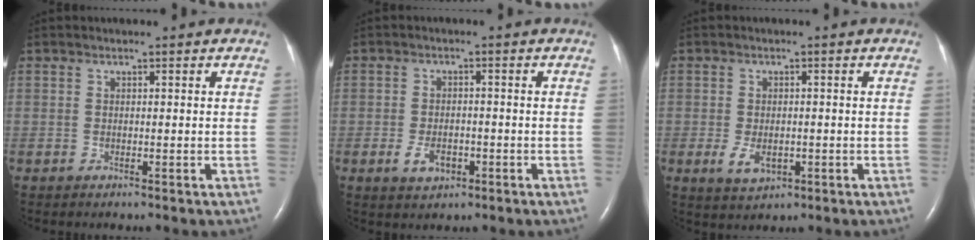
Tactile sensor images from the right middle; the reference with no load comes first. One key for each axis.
{"total": 3.7, "fx": -1.6, "fy": 2.2, "fz": 2.5, "tx": -0.050, "ty": 0.001, "tz": -0.022}
{"total": 3.8, "fx": -1.2, "fy": 2.2, "fz": 3.0, "tx": -0.060, "ty": -0.004, "tz": -0.011}